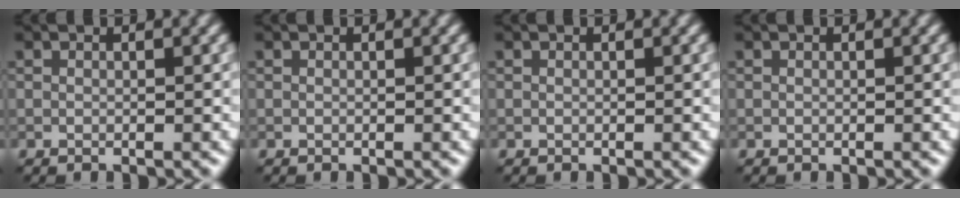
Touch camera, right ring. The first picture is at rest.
{"total": 0.0}
{"total": 0.0}
{"total": 0.0}